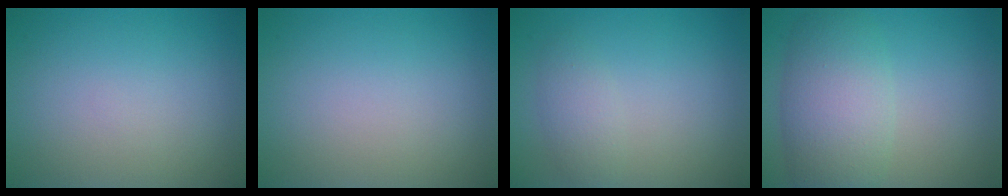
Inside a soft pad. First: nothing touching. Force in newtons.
{"total": 0.0}
{"total": 1.9, "press": 1.9, "slide": 0.1}
{"total": 4.5, "press": 4.4, "slide": 0.6}